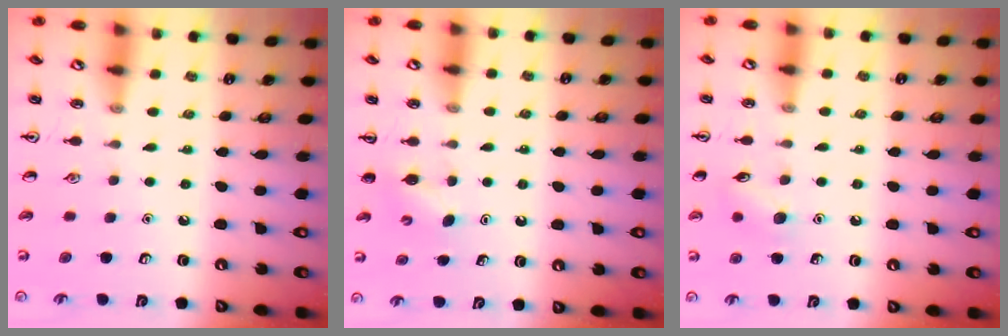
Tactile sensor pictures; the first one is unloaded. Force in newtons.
{"total": 2.7, "press": 2.6, "slide": 0.7}
{"total": 6.5, "press": 6.2, "slide": 1.9}